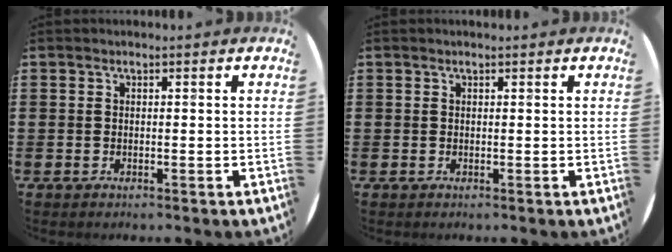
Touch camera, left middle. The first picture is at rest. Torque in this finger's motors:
{"motor_torque": [0.23, -0.06, -0.04, 0.02]}